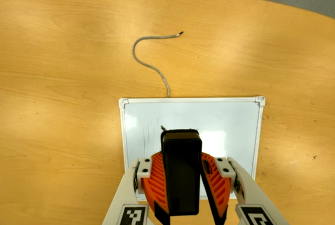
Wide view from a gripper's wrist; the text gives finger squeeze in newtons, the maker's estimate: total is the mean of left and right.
{"total": 8.8, "left": 9.1, "right": 8.4}